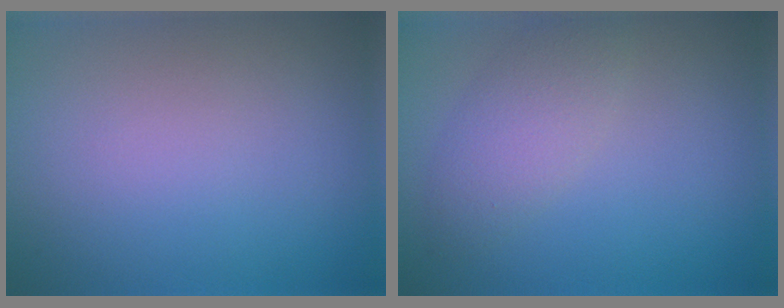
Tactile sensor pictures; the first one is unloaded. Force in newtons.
{"total": 3.1, "press": 3.1, "slide": 0.1}